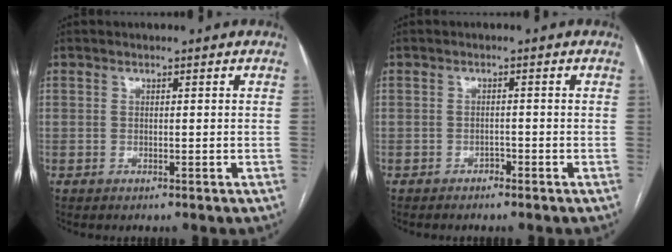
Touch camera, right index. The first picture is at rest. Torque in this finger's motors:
{"motor_torque": [0.09, 0.01, 0.03, 0.01]}